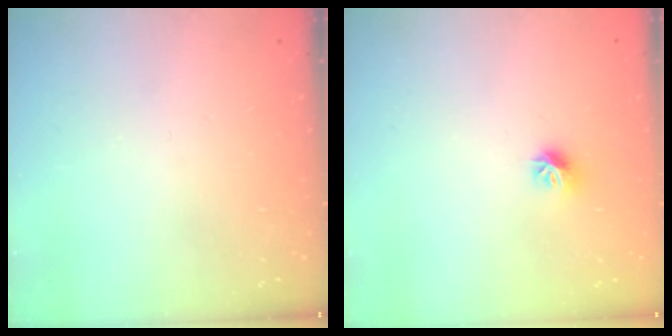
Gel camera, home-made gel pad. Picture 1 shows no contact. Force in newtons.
{"total": 8.0, "press": 7.9, "slide": 0.6}